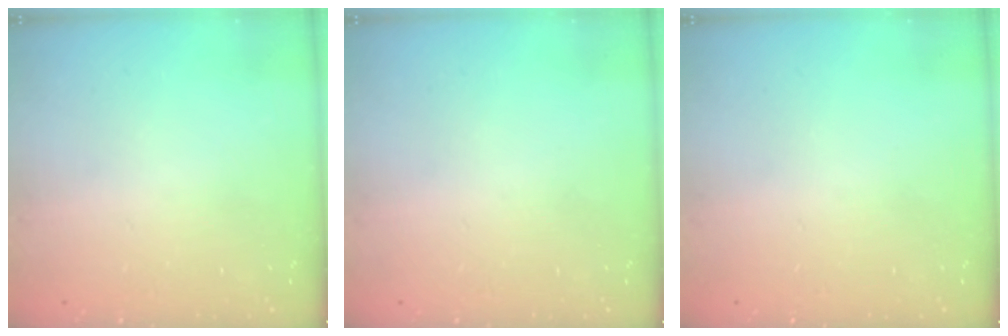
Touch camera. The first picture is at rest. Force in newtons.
{"total": 0.0}
{"total": 0.0}